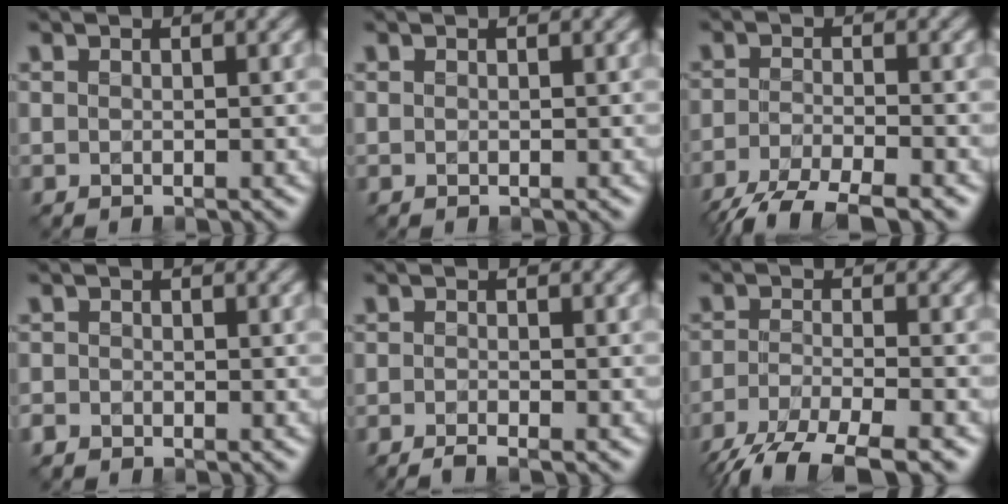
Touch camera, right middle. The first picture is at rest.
{"total": 0.0}
{"total": 6.2, "force": [-4.7, 1.3, 3.7], "torque": [-0.065, -0.009, -0.090]}
{"total": 1.0, "force": [-0.8, 0.5, 0.1], "torque": [0.000, -0.002, -0.018]}
{"total": 1.9, "force": [-1.4, 0.3, 1.3], "torque": [-0.017, -0.003, -0.031]}
{"total": 6.9, "force": [-5.2, 1.6, 4.2], "torque": [-0.077, -0.014, -0.096]}